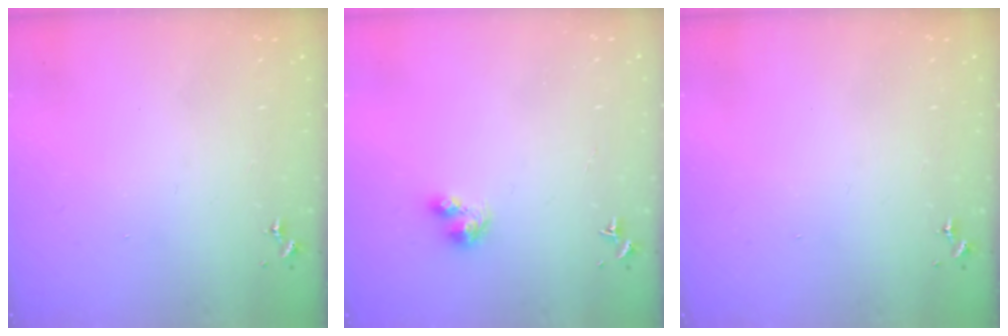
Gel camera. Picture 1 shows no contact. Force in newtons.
{"total": 4.4, "press": 4.4, "slide": 0.5}
{"total": 0.0}